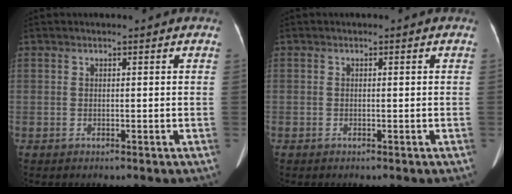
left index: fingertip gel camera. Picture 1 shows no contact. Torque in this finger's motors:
{"motor_torque": [-1.84, 0.30, -1.06, -0.21]}